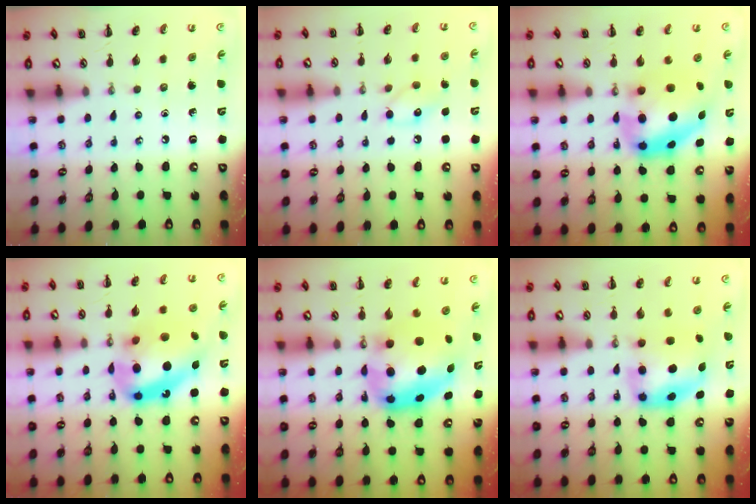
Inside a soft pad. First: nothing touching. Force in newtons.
{"total": 8.8, "press": 8.8, "slide": 1.2}
{"total": 11.3, "press": 11.0, "slide": 2.8}
{"total": 20.0, "press": 19.5, "slide": 4.5}
{"total": 10.3, "press": 10.0, "slide": 2.6}
{"total": 5.7, "press": 5.6, "slide": 1.2}